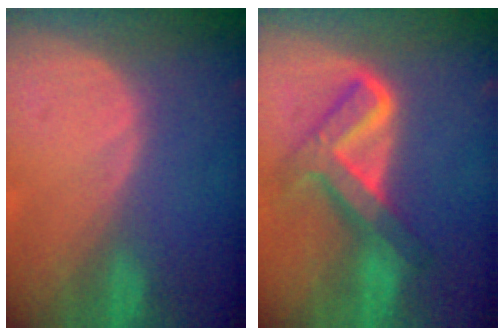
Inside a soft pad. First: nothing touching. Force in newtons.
{"total": 8.0, "press": 8.0, "slide": 0.6}